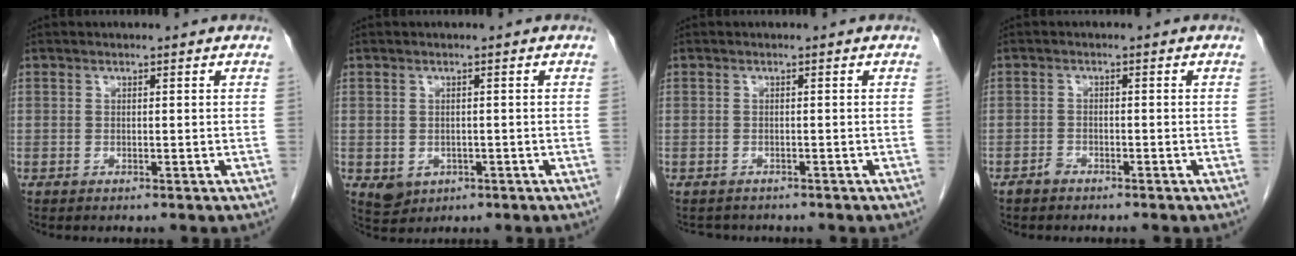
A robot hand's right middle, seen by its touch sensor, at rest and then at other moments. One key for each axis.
{"total": 3.2, "fx": -1.0, "fy": 2.7, "fz": 1.3, "tx": -0.020, "ty": 0.000, "tz": -0.003}
{"total": 2.4, "fx": -2.2, "fy": 1.0, "fz": 0.1, "tx": -0.005, "ty": -0.003, "tz": -0.030}
{"total": 1.4, "fx": -1.2, "fy": 0.6, "fz": 0.4, "tx": -0.011, "ty": 0.002, "tz": -0.023}